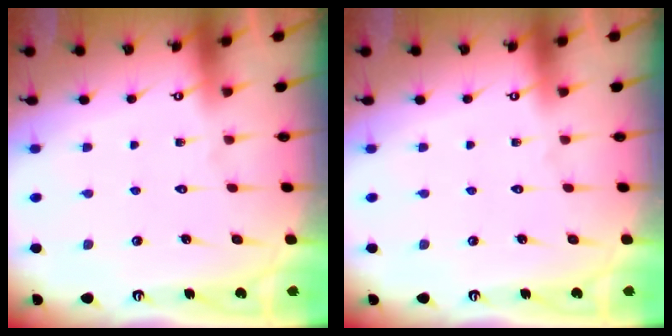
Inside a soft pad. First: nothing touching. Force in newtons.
{"total": 0.0}